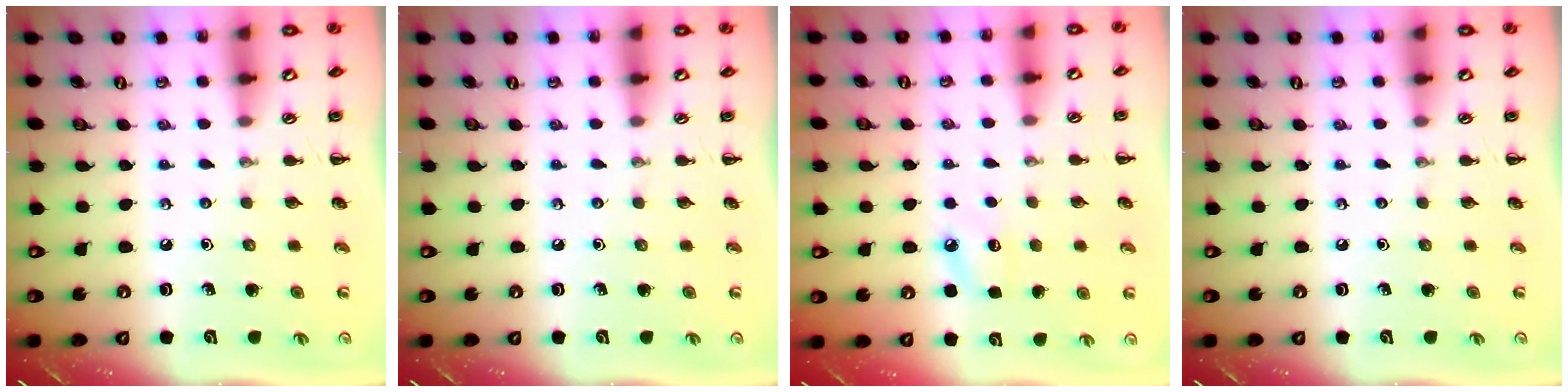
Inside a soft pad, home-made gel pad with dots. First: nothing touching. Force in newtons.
{"total": 0.0}
{"total": 6.1, "press": 5.8, "slide": 1.8}
{"total": 0.0}